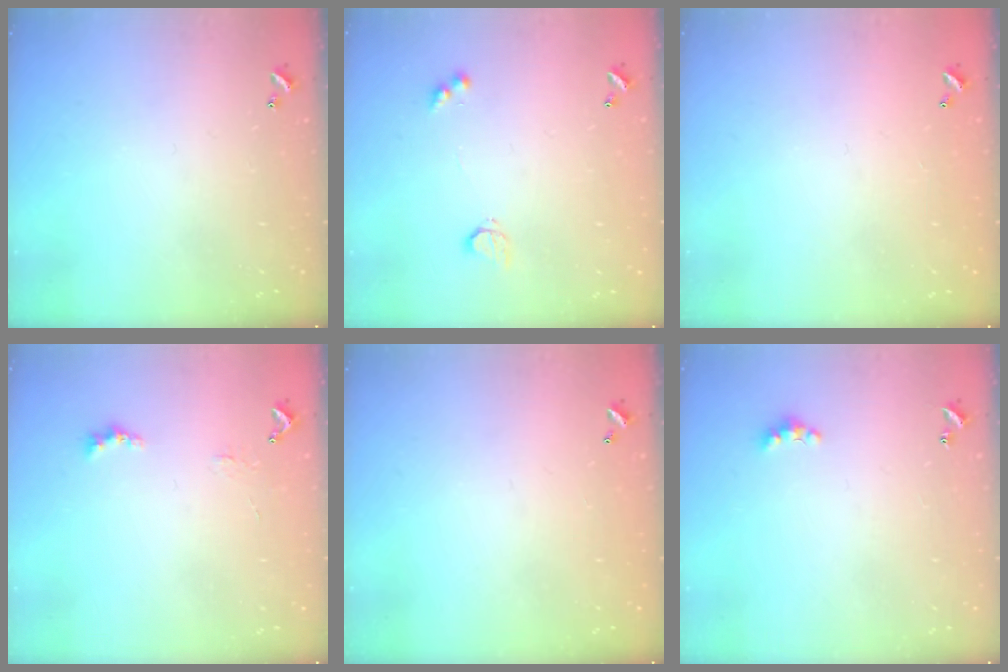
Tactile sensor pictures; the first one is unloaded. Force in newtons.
{"total": 3.2, "press": 3.2, "slide": 0.4}
{"total": 3.0, "press": 3.0, "slide": 0.1}
{"total": 2.0, "press": 1.9, "slide": 0.6}
{"total": 2.7, "press": 2.7, "slide": 0.1}
{"total": 2.8, "press": 2.8, "slide": 0.6}